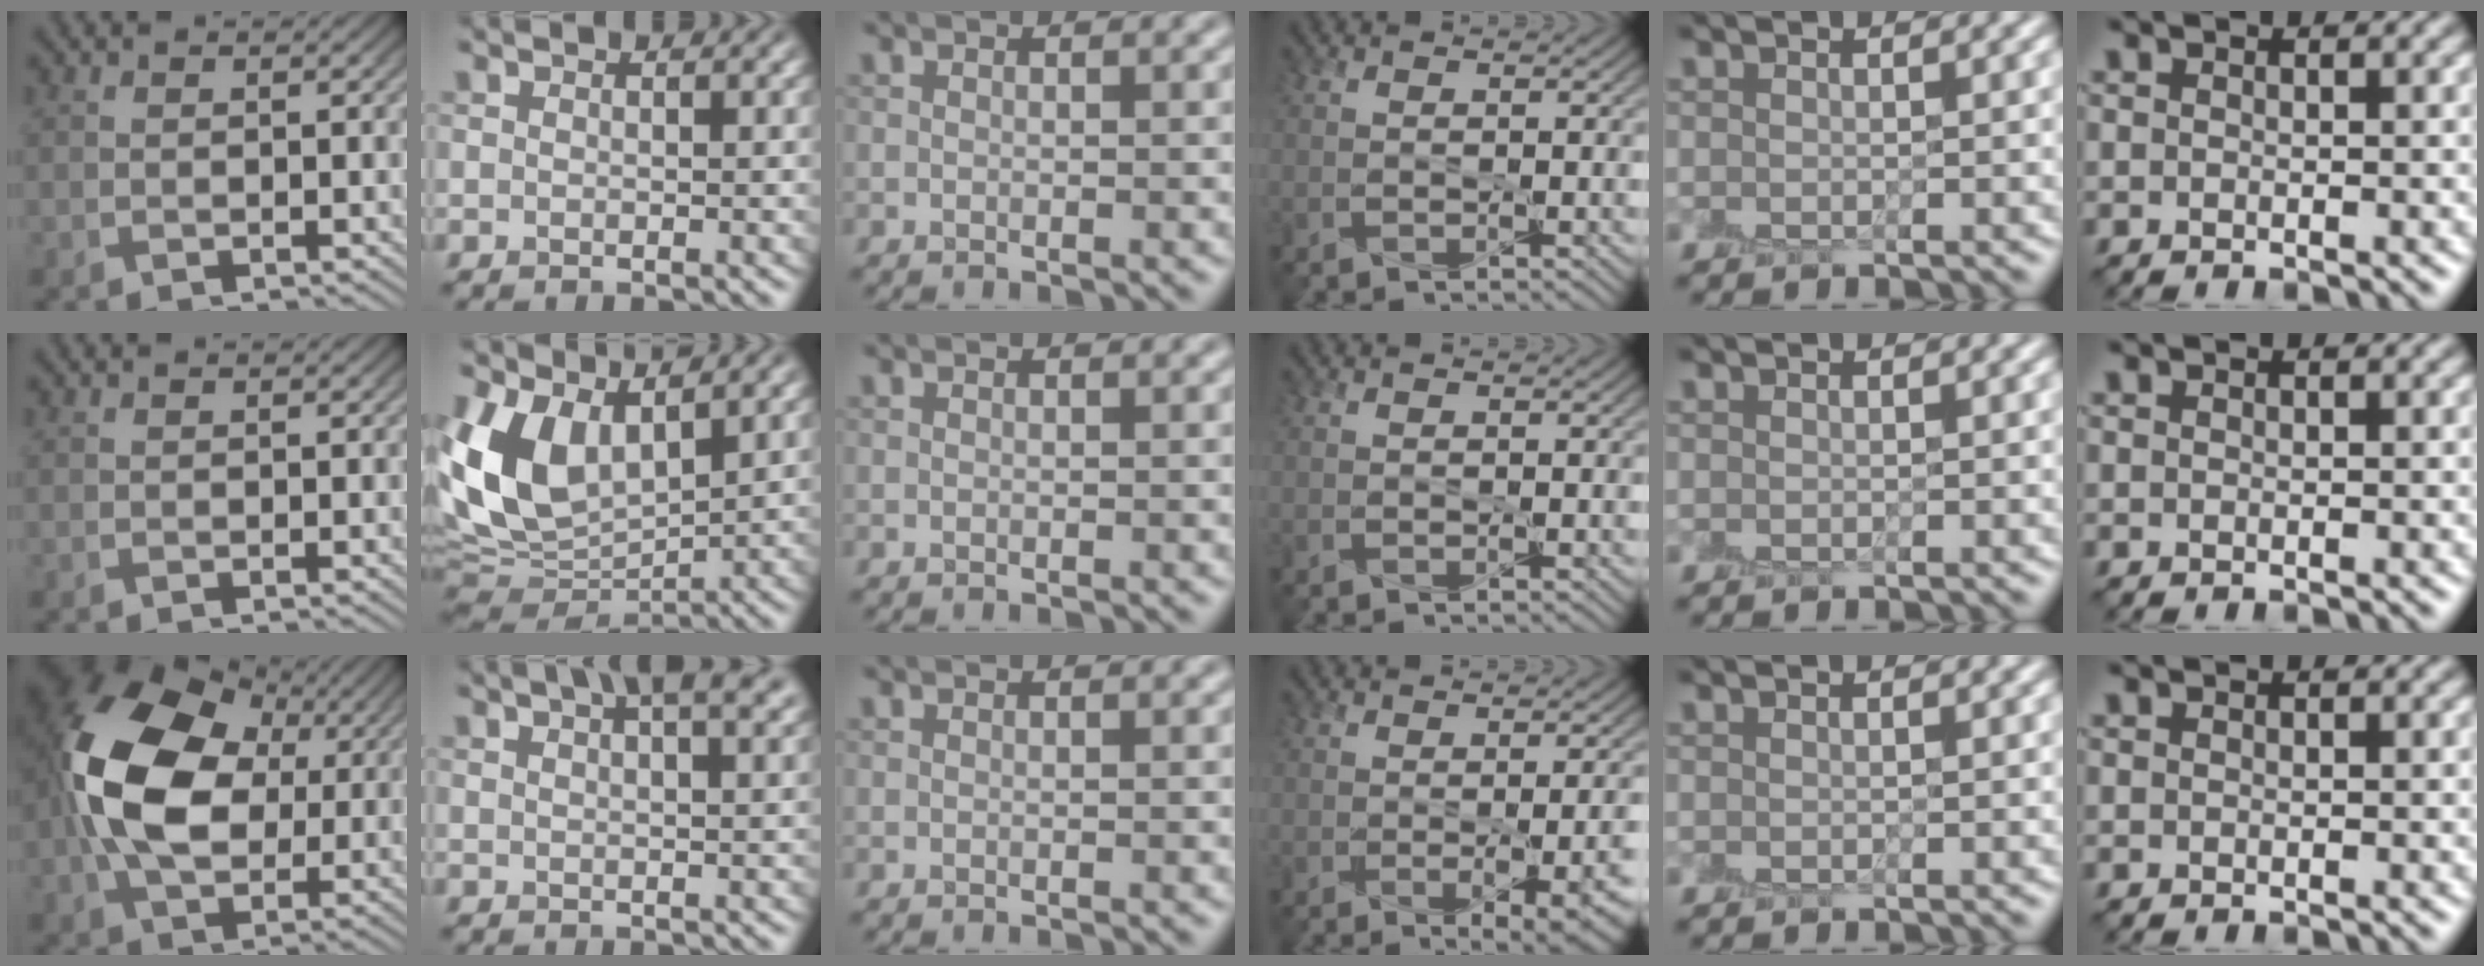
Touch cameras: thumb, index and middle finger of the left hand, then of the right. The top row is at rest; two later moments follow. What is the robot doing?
{"motion": "peel", "object": "small bumper sticker"}